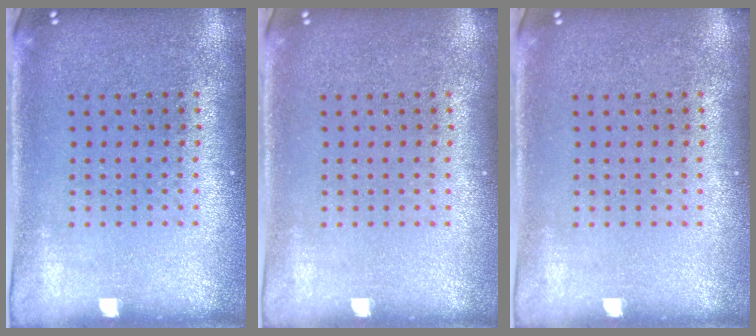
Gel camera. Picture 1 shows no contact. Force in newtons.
{"total": 0.0}
{"total": 0.0}